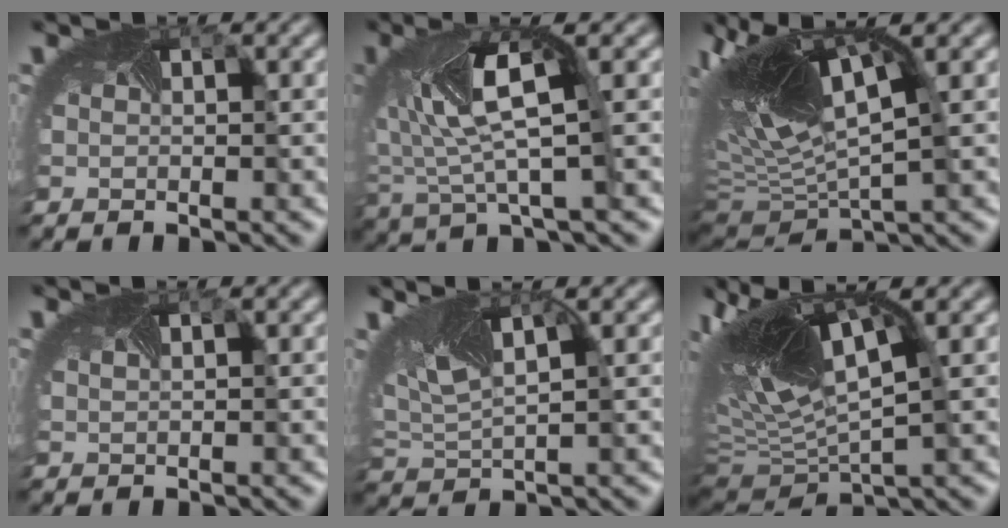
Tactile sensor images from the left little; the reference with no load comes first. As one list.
[{"total": 5.1, "force": [0.3, 1.5, 4.8], "torque": [-0.129, -0.009, 0.017]}, {"total": 12.1, "force": [2.1, 4.4, 11.0], "torque": [-0.221, 0.001, 0.058]}, {"total": 0.5, "force": [0.5, 0.0, 0.2], "torque": [-0.008, 0.000, 0.009]}, {"total": 4.2, "force": [1.8, 1.6, 3.4], "torque": [-0.079, 0.011, 0.044]}, {"total": 12.2, "force": [2.1, 4.5, 11.1], "torque": [-0.215, 0.005, 0.059]}]